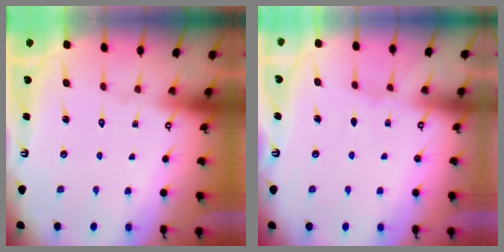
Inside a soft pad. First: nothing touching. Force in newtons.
{"total": 2.0, "press": 2.0, "slide": 0.3}